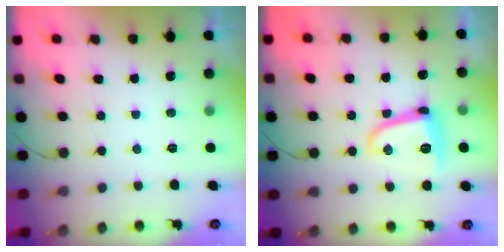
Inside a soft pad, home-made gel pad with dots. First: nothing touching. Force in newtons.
{"total": 10.6, "press": 10.5, "slide": 0.9}